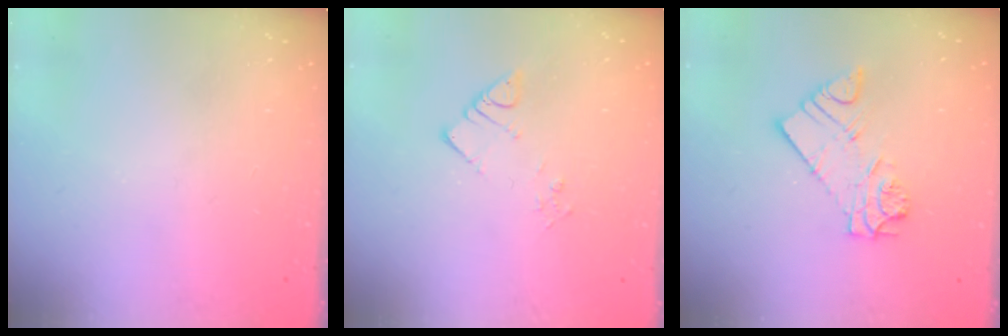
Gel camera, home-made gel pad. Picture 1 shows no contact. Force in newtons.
{"total": 3.9, "press": 3.9, "slide": 0.2}
{"total": 10.0, "press": 10.0, "slide": 0.9}